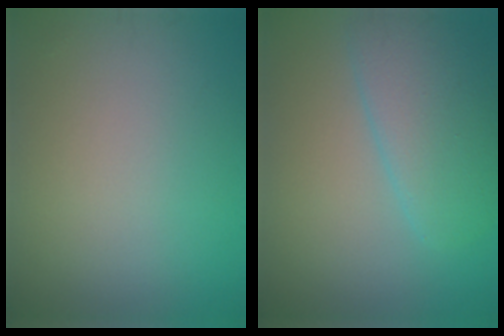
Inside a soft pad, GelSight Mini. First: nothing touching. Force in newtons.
{"total": 4.8, "press": 4.8, "slide": 0.2}